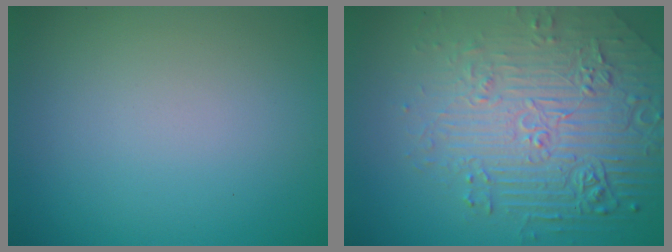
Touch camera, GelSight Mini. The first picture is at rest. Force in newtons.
{"total": 8.3, "press": 5.8, "slide": 5.9}